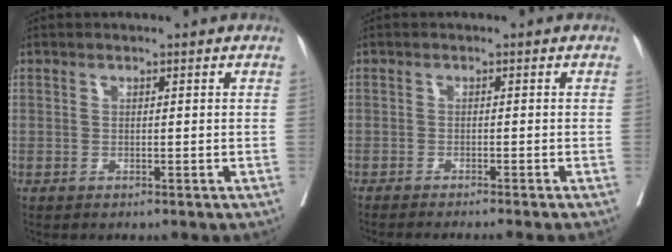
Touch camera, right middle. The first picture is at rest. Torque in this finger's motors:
{"motor_torque": [0.38, -0.44, 0.12, 0.05]}